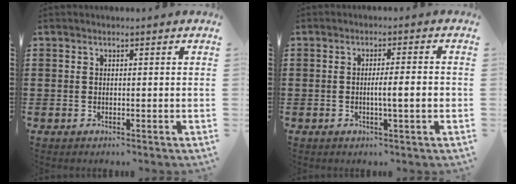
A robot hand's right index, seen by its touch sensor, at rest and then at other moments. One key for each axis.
{"total": 4.0, "fx": -0.6, "fy": 0.2, "fz": 4.0, "tx": -0.069, "ty": -0.003, "tz": -0.013}